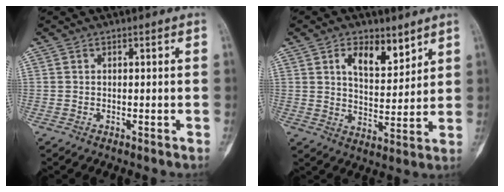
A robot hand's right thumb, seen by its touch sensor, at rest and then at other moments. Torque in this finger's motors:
{"motor_torque": [0.04, 0.36, 0.30, -0.02, 0.04]}